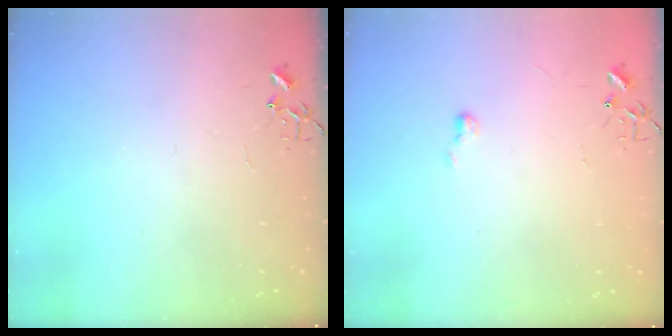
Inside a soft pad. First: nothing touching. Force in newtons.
{"total": 4.5, "press": 4.5, "slide": 0.4}